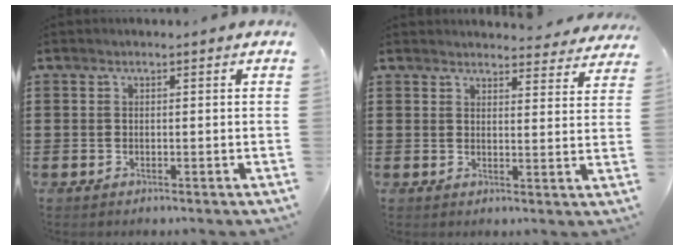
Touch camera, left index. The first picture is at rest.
{"total": 3.5, "force": [3.5, 0.4, 0.5], "torque": [-0.014, -0.017, 0.062]}